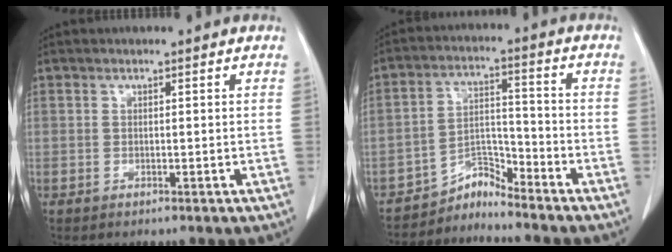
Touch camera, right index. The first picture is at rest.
{"total": 4.7, "force": [-4.6, 0.1, -0.8], "torque": [0.022, 0.026, -0.077]}